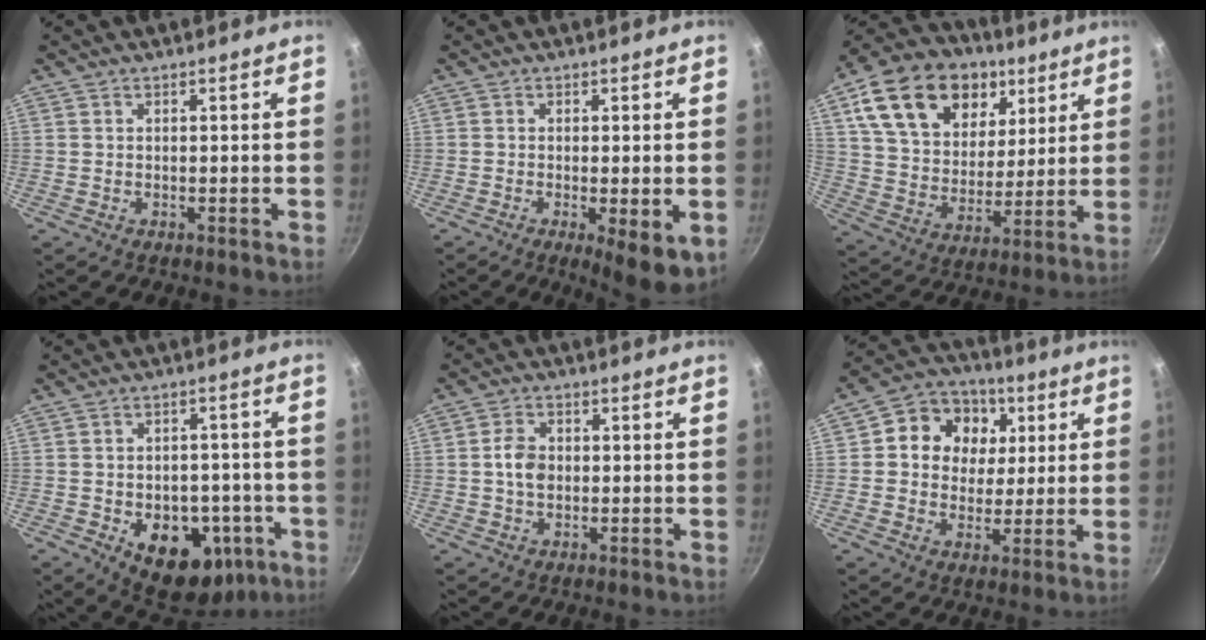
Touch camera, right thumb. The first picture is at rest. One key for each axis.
{"total": 7.8, "fx": -2.1, "fy": 2.1, "fz": 7.2, "tx": -0.097, "ty": -0.009, "tz": -0.023}
{"total": 23.9, "fx": 11.1, "fy": 16.0, "fz": 13.9, "tx": -0.223, "ty": -0.023, "tz": 0.192}
{"total": 16.1, "fx": -5.7, "fy": 10.7, "fz": 10.6, "tx": -0.106, "ty": 0.020, "tz": -0.062}
{"total": 4.6, "fx": -0.1, "fy": 3.4, "fz": 3.1, "tx": -0.048, "ty": 0.010, "tz": -0.008}
{"total": 13.0, "fx": 3.3, "fy": 11.0, "fz": 6.2, "tx": -0.073, "ty": 0.000, "tz": 0.038}